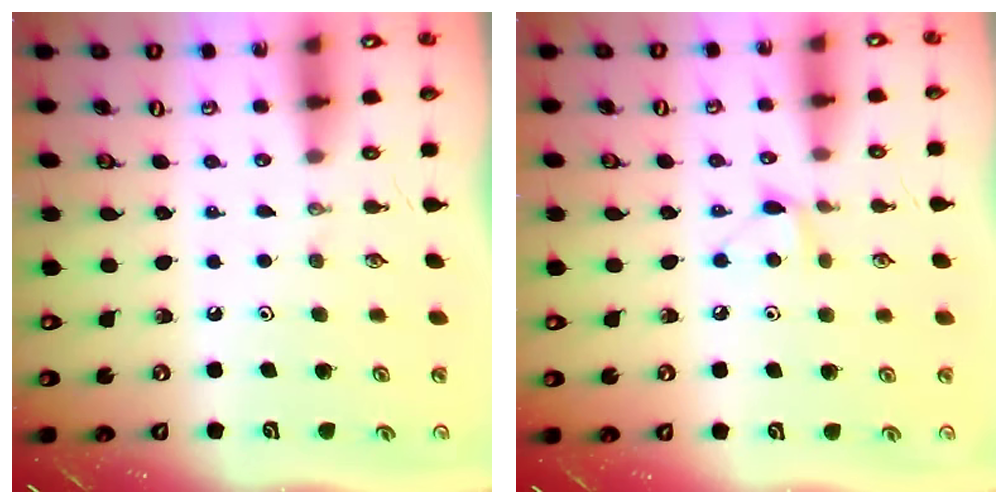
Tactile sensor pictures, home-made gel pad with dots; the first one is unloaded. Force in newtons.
{"total": 6.4, "press": 6.4, "slide": 0.7}